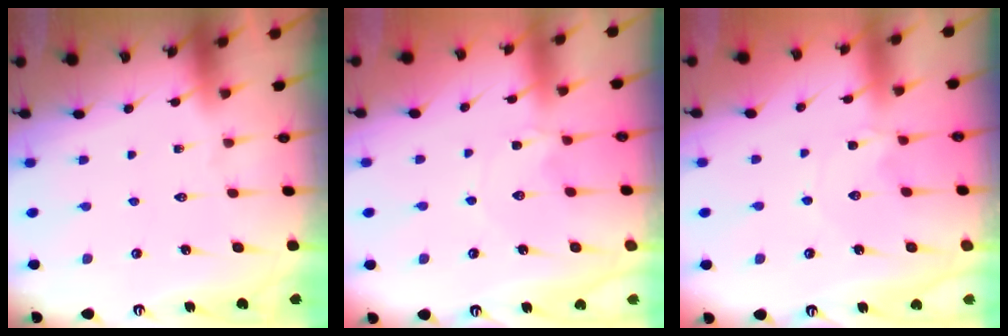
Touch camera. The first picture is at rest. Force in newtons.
{"total": 0.9, "press": 0.9, "slide": 0.1}
{"total": 0.9, "press": 0.9, "slide": 0.1}